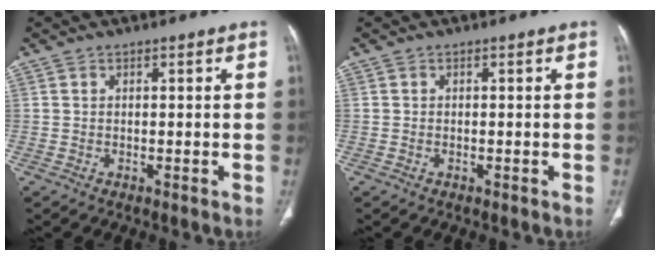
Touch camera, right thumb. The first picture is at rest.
{"total": 0.0}